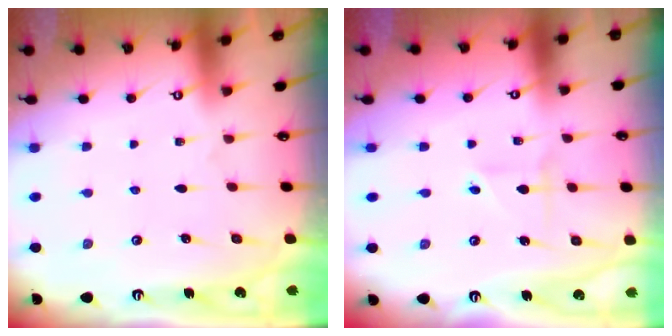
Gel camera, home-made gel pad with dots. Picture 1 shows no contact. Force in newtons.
{"total": 1.6, "press": 1.4, "slide": 0.9}